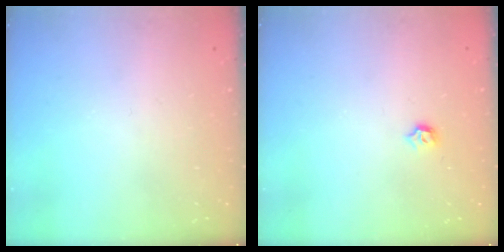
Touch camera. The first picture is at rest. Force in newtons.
{"total": 3.7, "press": 3.6, "slide": 0.6}